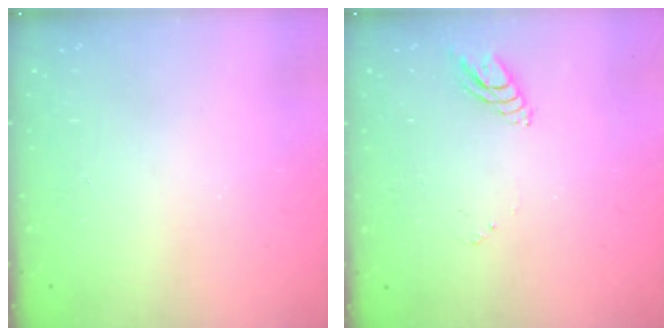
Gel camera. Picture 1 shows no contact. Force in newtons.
{"total": 5.8, "press": 5.8, "slide": 0.4}